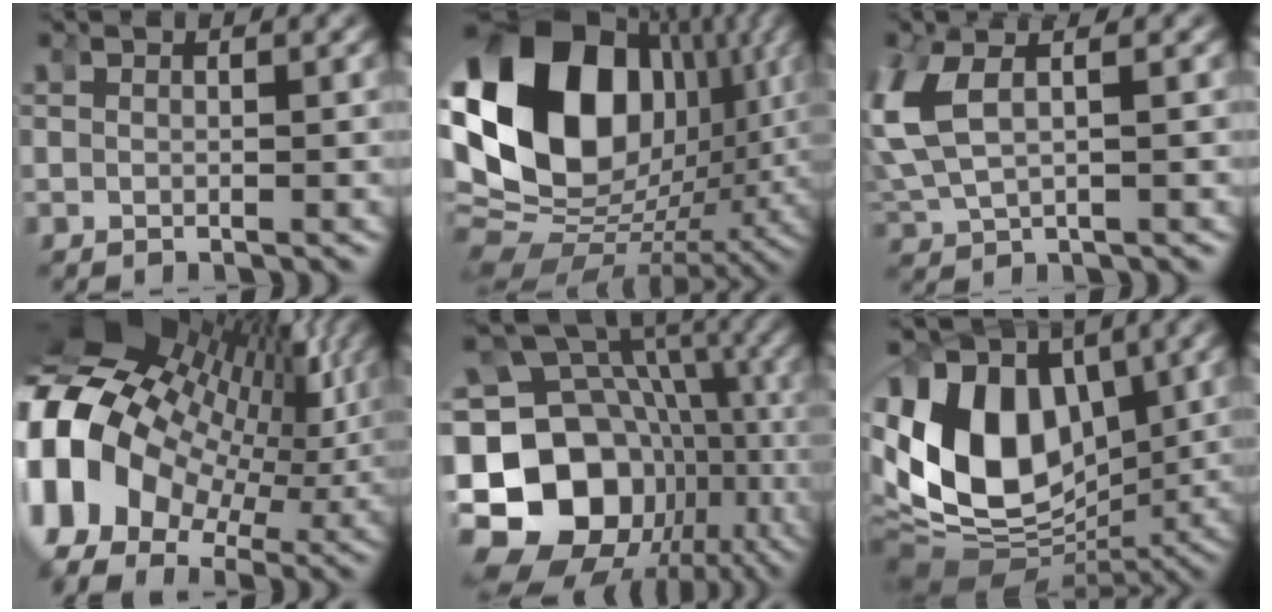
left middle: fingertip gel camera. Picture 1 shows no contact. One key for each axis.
{"total": 26.0, "fx": 1.4, "fy": 18.4, "fz": 18.3, "tx": -0.322, "ty": -0.012, "tz": 0.024}
{"total": 5.9, "fx": 1.0, "fy": 4.1, "fz": 4.1, "tx": -0.123, "ty": -0.005, "tz": 0.023}
{"total": 24.8, "fx": 3.0, "fy": 18.8, "fz": 15.9, "tx": -0.296, "ty": -0.004, "tz": 0.018}
{"total": 25.1, "fx": -4.0, "fy": 20.9, "fz": 13.3, "tx": -0.275, "ty": -0.085, "tz": -0.056}
{"total": 16.7, "fx": 0.1, "fy": 12.7, "fz": 11.0, "tx": -0.220, "ty": -0.054, "tz": 0.019}